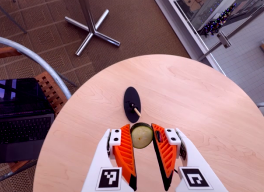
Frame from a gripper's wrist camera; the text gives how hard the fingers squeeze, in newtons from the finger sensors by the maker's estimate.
{"total": 7.7, "left": 7.4, "right": 8.0}